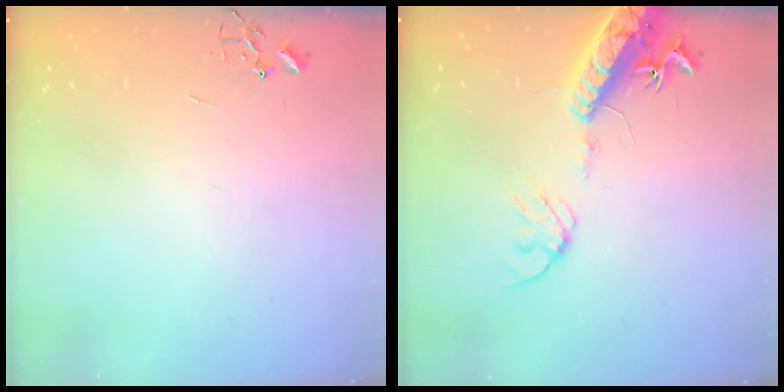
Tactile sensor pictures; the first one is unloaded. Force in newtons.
{"total": 16.1, "press": 15.7, "slide": 3.6}